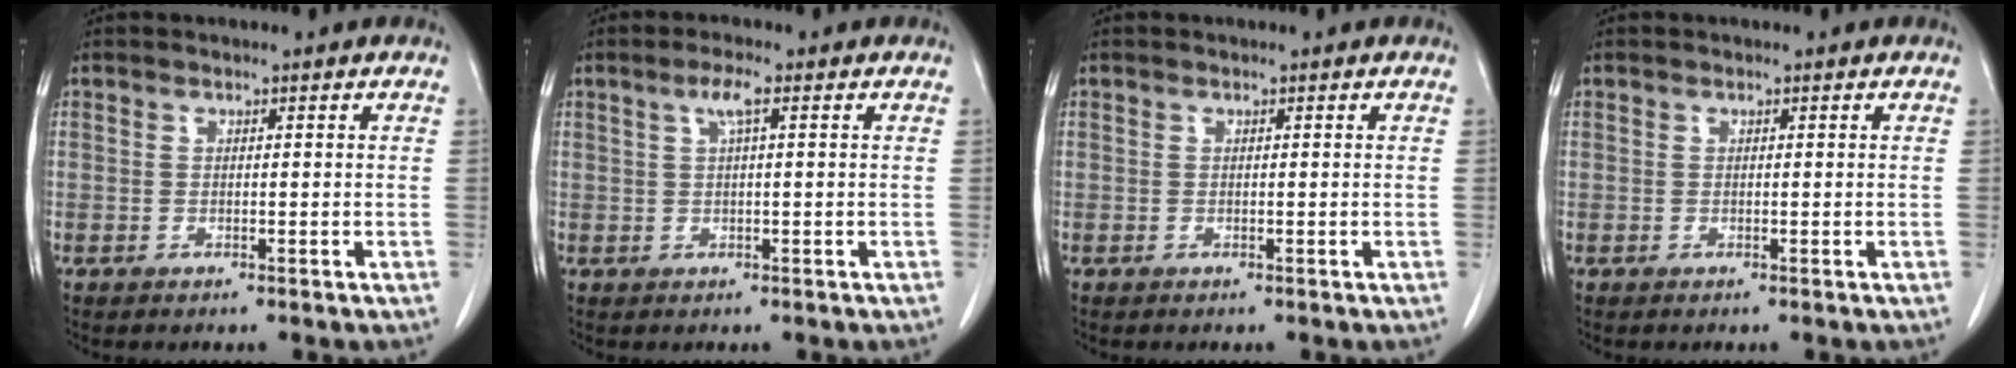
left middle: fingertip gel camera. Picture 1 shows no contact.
{"total": 2.5, "force": [1.0, 0.2, 2.3], "torque": [-0.049, 0.008, 0.019]}
{"total": 0.0}
{"total": 0.0}